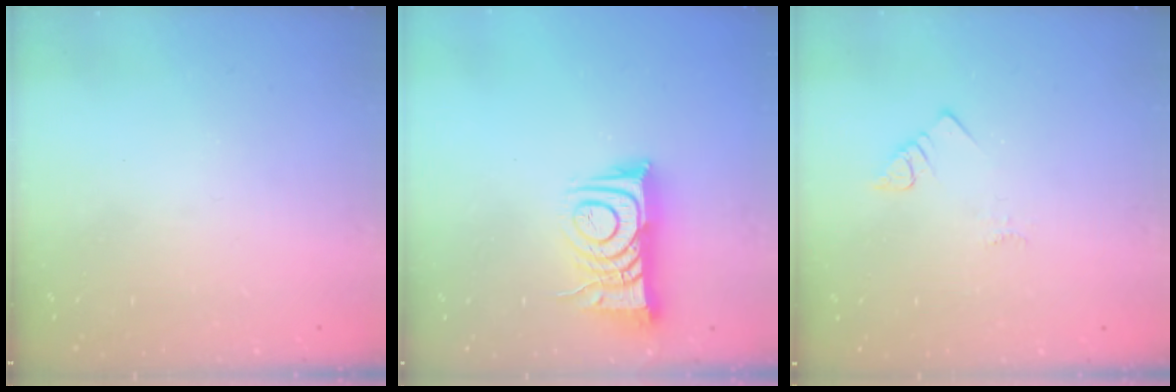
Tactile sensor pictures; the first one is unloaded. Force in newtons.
{"total": 10.6, "press": 10.5, "slide": 1.1}
{"total": 2.0, "press": 2.0, "slide": 0.4}